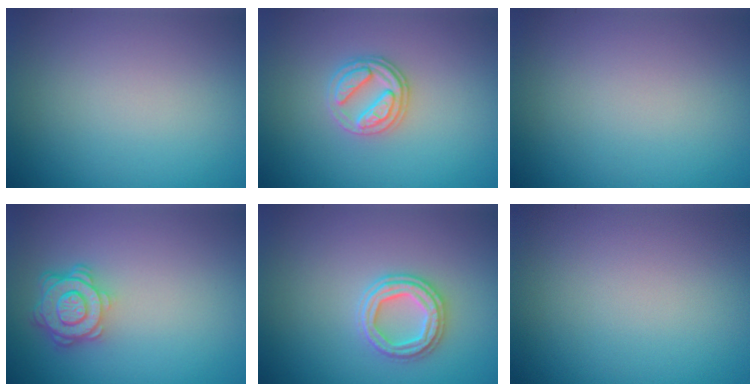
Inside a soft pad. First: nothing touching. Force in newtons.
{"total": 2.7, "press": 2.6, "slide": 0.5}
{"total": 0.0}
{"total": 4.4, "press": 3.5, "slide": 2.6}
{"total": 2.8, "press": 2.7, "slide": 0.8}
{"total": 0.0}